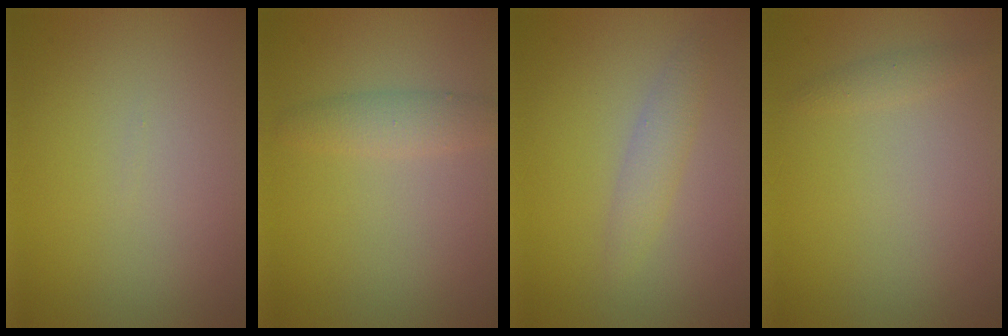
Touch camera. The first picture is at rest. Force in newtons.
{"total": 1.9, "press": 1.9, "slide": 0.1}
{"total": 1.8, "press": 1.8, "slide": 0.0}
{"total": 0.8, "press": 0.8, "slide": 0.1}